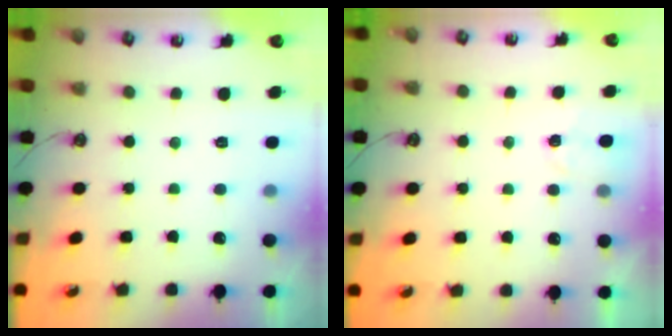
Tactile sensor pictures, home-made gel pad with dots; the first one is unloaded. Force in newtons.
{"total": 2.5, "press": 2.5, "slide": 0.4}